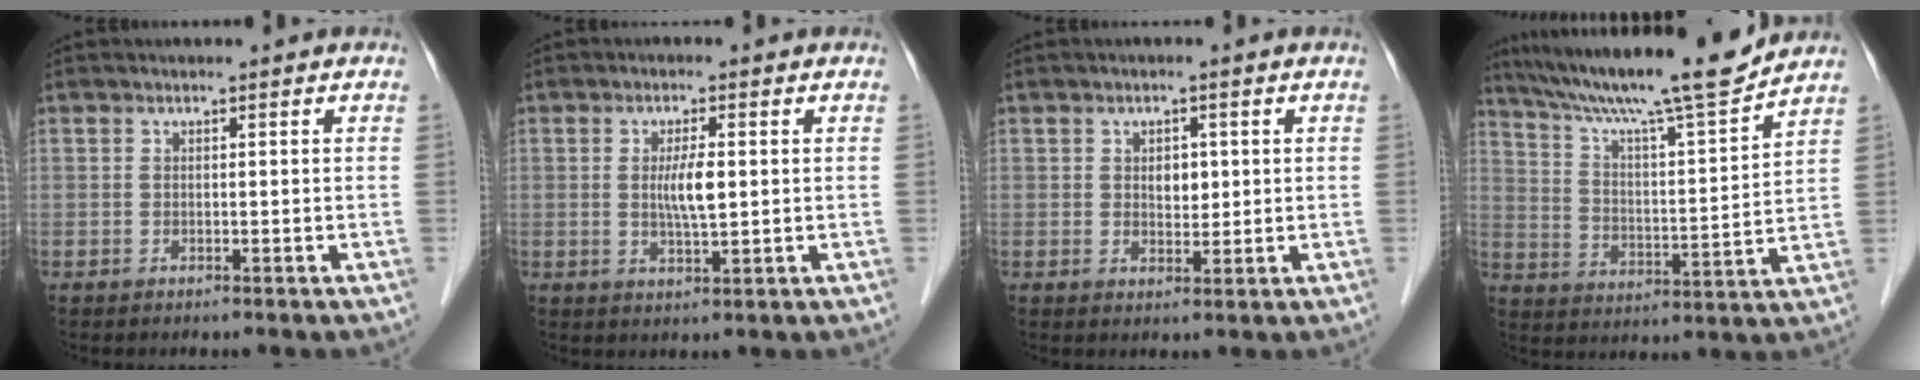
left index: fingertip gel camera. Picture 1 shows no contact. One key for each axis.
{"total": 4.2, "fx": 0.4, "fy": 0.6, "fz": 4.1, "tx": -0.076, "ty": -0.003, "tz": 0.007}
{"total": 2.7, "fx": 0.6, "fy": 1.7, "fz": 2.0, "tx": -0.031, "ty": 0.002, "tz": 0.012}
{"total": 17.7, "fx": 15.4, "fy": -0.4, "fz": 8.8, "tx": -0.151, "ty": -0.003, "tz": 0.245}